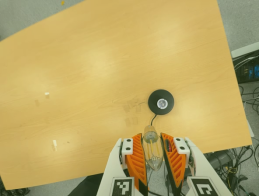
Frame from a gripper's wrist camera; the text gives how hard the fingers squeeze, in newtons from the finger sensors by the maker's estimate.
{"total": 18.6, "left": 20.2, "right": 16.9}